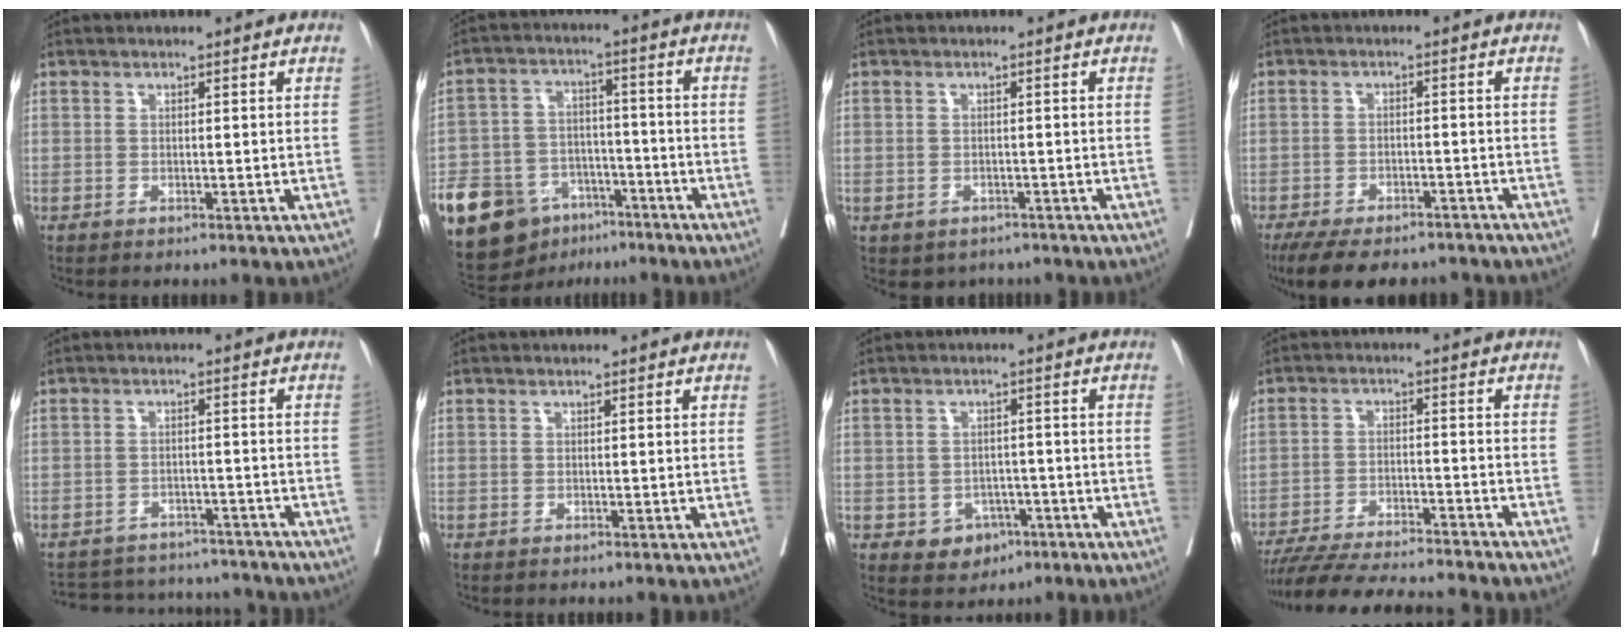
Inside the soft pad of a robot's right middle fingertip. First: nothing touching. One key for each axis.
{"total": 19.4, "fx": -11.9, "fy": 12.0, "fz": 9.5, "tx": -0.229, "ty": 0.014, "tz": -0.195}
{"total": 3.5, "fx": -2.5, "fy": 2.3, "fz": 0.6, "tx": -0.003, "ty": 0.009, "tz": -0.030}
{"total": 13.5, "fx": -11.4, "fy": 4.4, "fz": 5.7, "tx": -0.102, "ty": -0.002, "tz": -0.158}
{"total": 15.0, "fx": -13.9, "fy": 4.6, "fz": 3.3, "tx": -0.067, "ty": 0.014, "tz": -0.173}
{"total": 0.0}
{"total": 4.6, "fx": -2.1, "fy": 3.8, "fz": 1.7, "tx": -0.014, "ty": 0.007, "tz": -0.019}
{"total": 17.4, "fx": -15.9, "fy": 1.1, "fz": 6.9, "tx": -0.119, "ty": -0.024, "tz": -0.240}